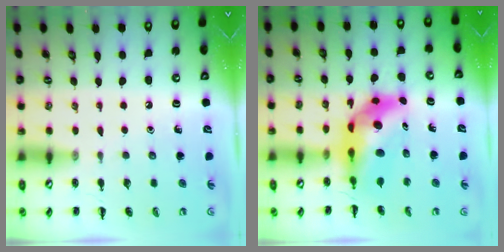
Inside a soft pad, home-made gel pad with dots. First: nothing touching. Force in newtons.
{"total": 9.1, "press": 8.5, "slide": 3.3}